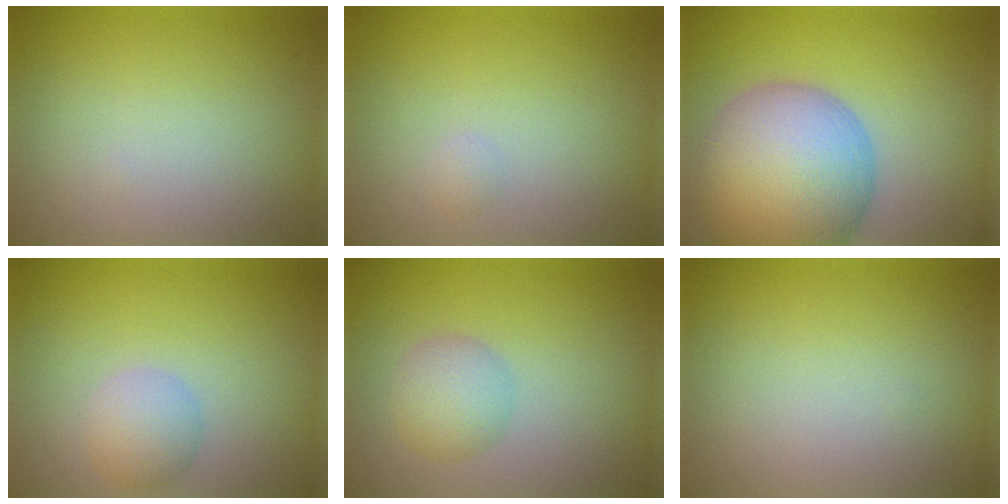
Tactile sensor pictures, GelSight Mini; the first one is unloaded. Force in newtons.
{"total": 0.6, "press": 0.6, "slide": 0.0}
{"total": 12.8, "press": 12.7, "slide": 0.8}
{"total": 2.5, "press": 2.5, "slide": 0.1}
{"total": 2.9, "press": 2.9, "slide": 0.2}
{"total": 0.0}